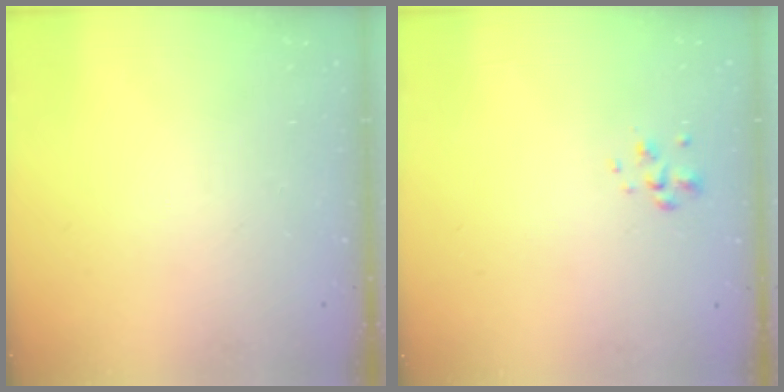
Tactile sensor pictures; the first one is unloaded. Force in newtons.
{"total": 1.8, "press": 1.7, "slide": 0.5}